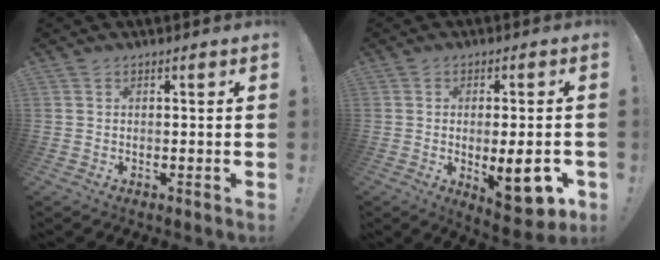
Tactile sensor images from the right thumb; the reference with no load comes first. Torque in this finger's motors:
{"motor_torque": [0.88, 1.33, 0.54, 0.12, 0.06]}